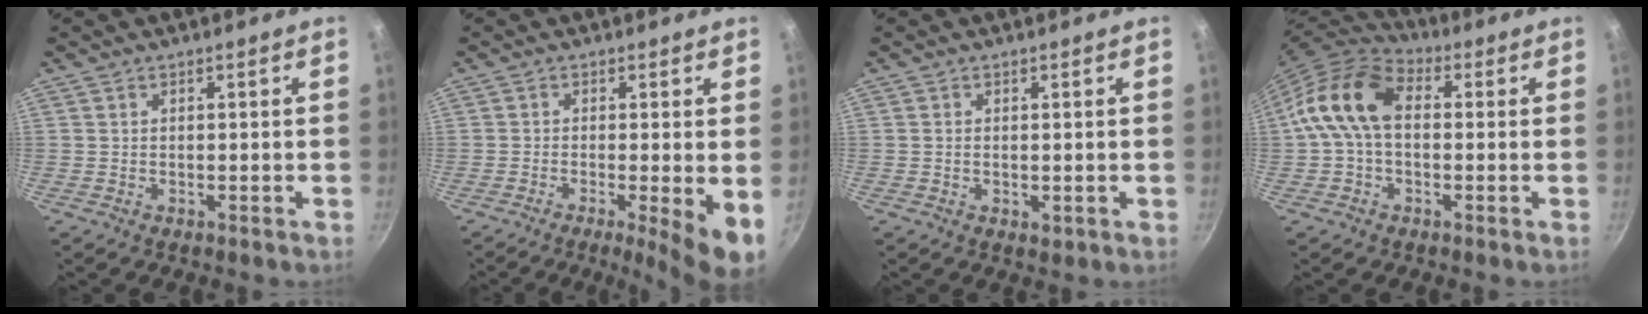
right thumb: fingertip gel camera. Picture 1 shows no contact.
{"total": 7.3, "force": [-1.5, 1.0, 7.1], "torque": [-0.106, -0.009, -0.023]}
{"total": 1.4, "force": [0.1, 0.8, 1.2], "torque": [-0.019, -0.003, -0.001]}
{"total": 13.0, "force": [0.9, 8.8, 9.6], "torque": [-0.159, 0.031, -0.006]}